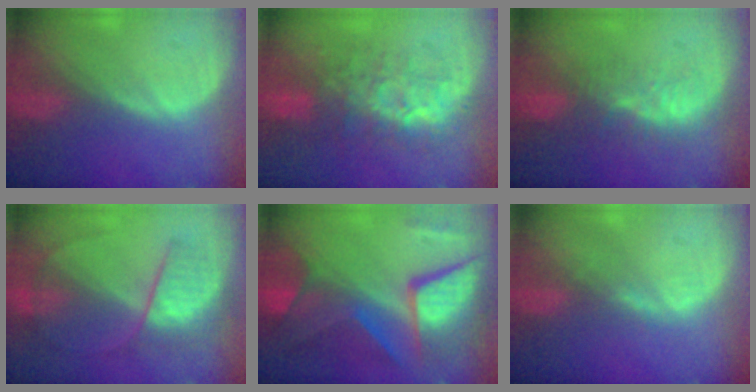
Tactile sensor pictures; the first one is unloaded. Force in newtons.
{"total": 8.5, "press": 8.0, "slide": 2.9}
{"total": 5.7, "press": 5.3, "slide": 2.0}
{"total": 6.5, "press": 6.3, "slide": 1.3}
{"total": 11.9, "press": 11.8, "slide": 1.1}
{"total": 1.1, "press": 1.1, "slide": 0.2}